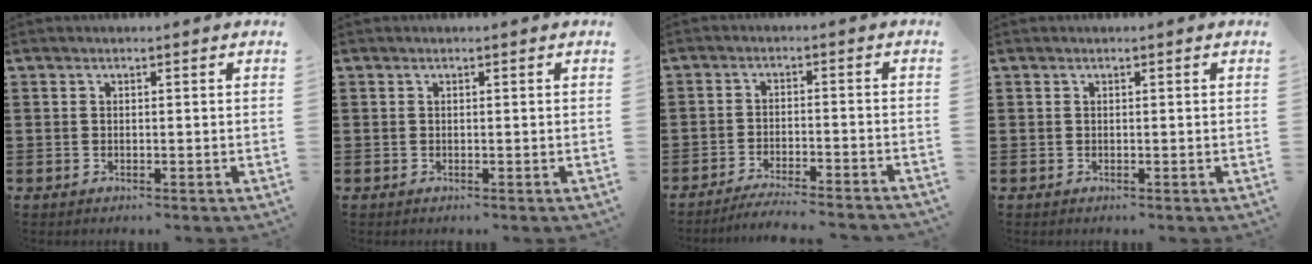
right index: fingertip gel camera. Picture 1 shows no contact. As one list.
[{"total": 0.0}, {"total": 3.9, "force": [-3.8, -0.3, 1.0], "torque": [-0.019, -0.004, -0.076]}, {"total": 0.0}]